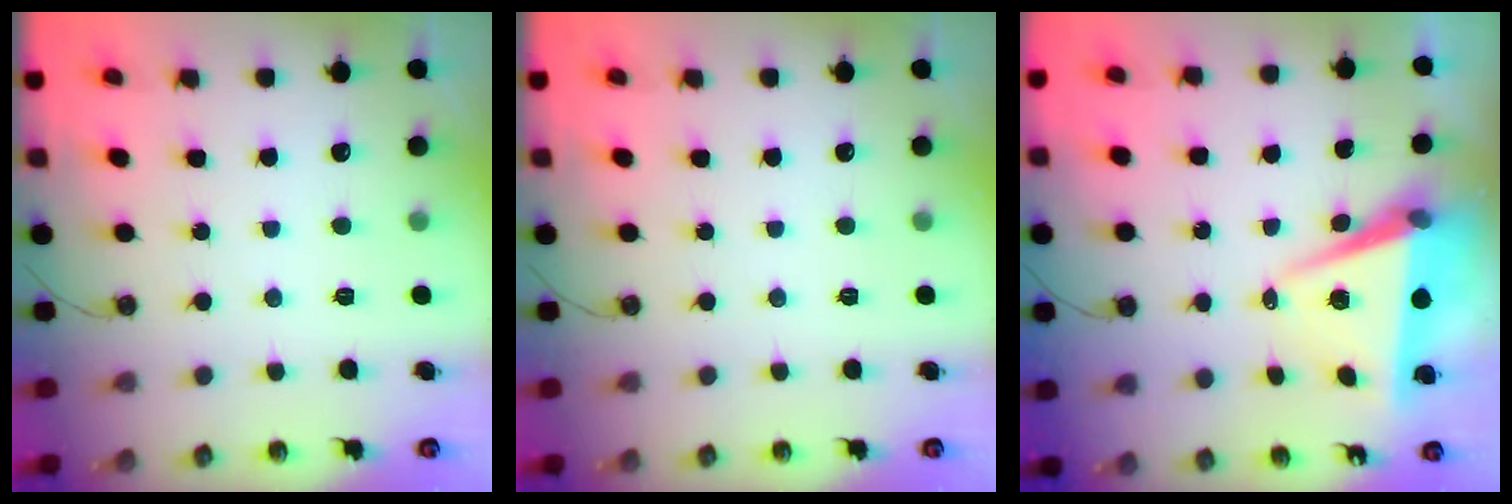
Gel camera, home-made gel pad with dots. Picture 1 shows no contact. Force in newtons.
{"total": 0.0}
{"total": 7.3, "press": 6.1, "slide": 4.1}